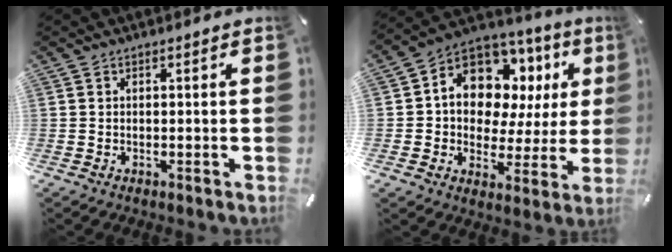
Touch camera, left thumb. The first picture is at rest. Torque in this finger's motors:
{"motor_torque": [2.51, 2.50, 0.78, 0.34, 0.17]}